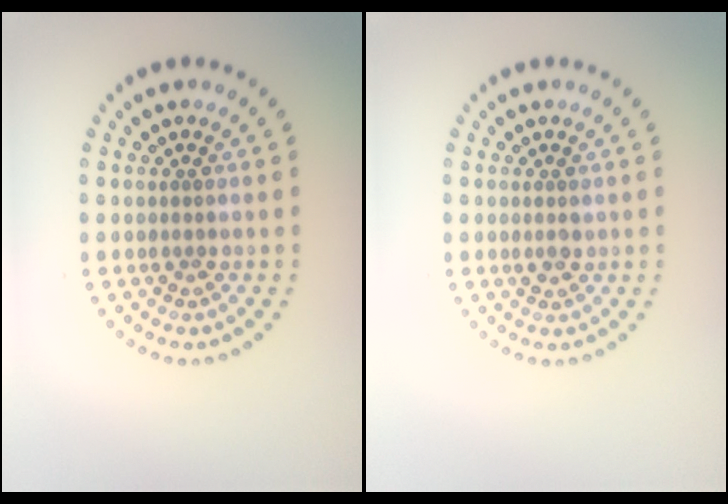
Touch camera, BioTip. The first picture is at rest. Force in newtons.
{"total": 1.0, "press": 0.9, "slide": 0.4}